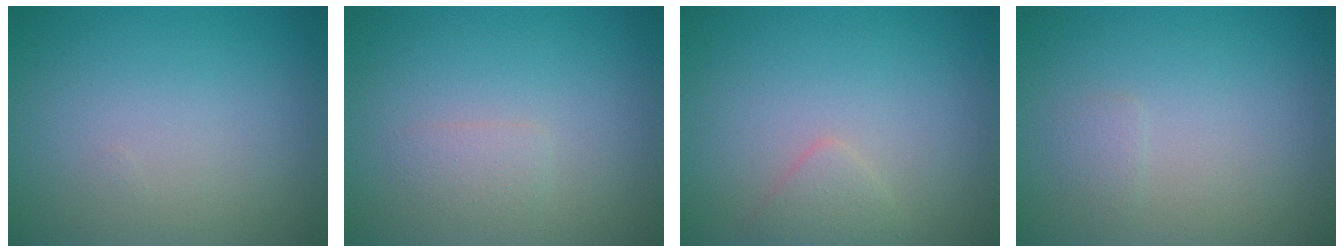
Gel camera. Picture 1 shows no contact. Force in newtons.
{"total": 1.1, "press": 1.1, "slide": 0.1}
{"total": 1.3, "press": 1.3, "slide": 0.0}
{"total": 0.7, "press": 0.7, "slide": 0.0}